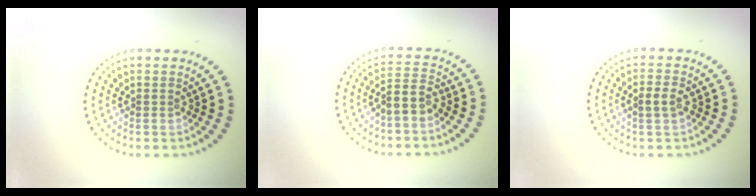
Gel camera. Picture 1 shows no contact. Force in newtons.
{"total": 2.5, "press": 2.2, "slide": 1.1}
{"total": 1.9, "press": 1.8, "slide": 0.3}